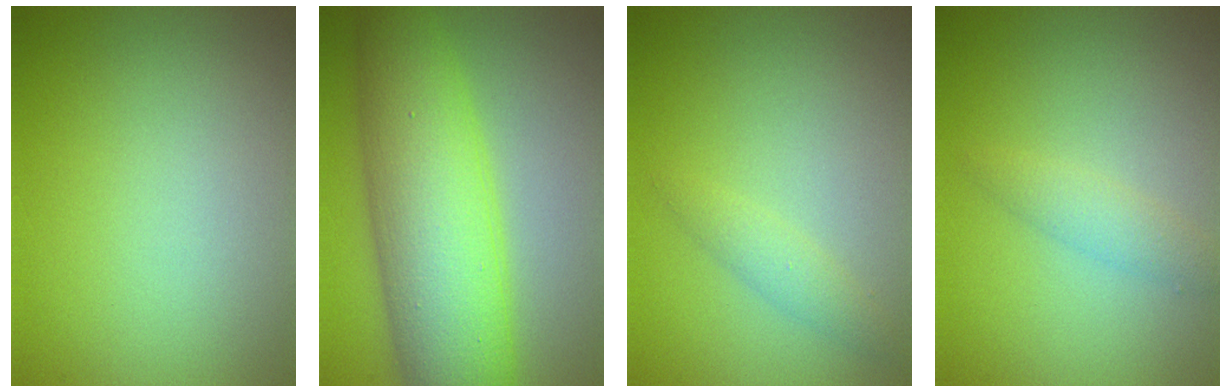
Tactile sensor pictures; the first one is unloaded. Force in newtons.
{"total": 9.6, "press": 9.6, "slide": 0.1}
{"total": 1.4, "press": 1.4, "slide": 0.0}
{"total": 1.7, "press": 1.7, "slide": 0.1}